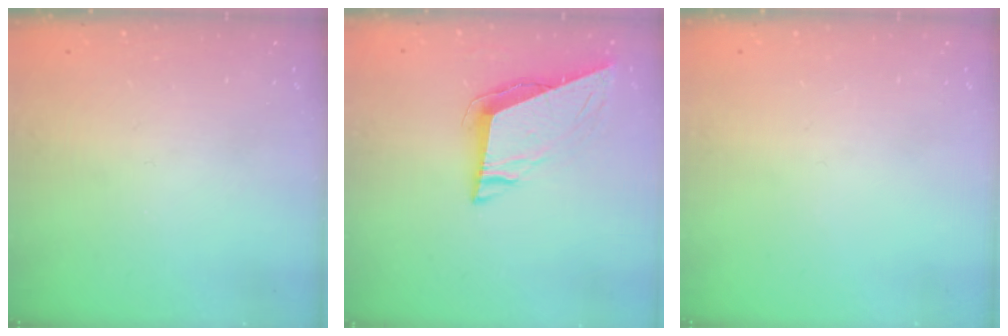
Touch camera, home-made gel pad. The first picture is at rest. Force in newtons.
{"total": 9.2, "press": 8.9, "slide": 2.2}
{"total": 0.0}